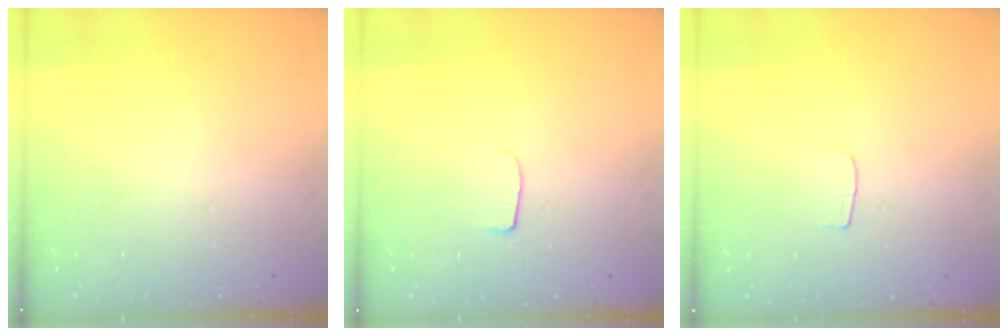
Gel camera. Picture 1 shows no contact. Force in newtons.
{"total": 5.1, "press": 5.0, "slide": 0.6}
{"total": 3.0, "press": 3.0, "slide": 0.3}